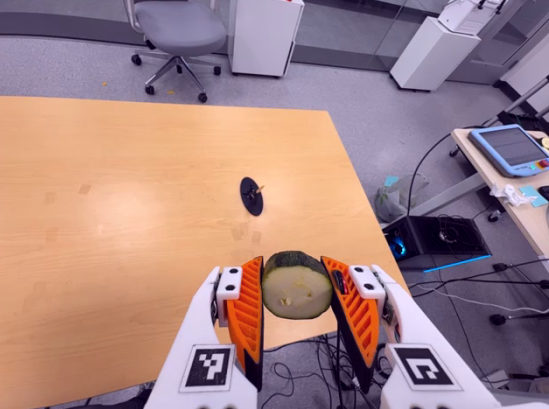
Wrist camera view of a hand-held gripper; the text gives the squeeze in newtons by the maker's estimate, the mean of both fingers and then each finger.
{"total": 11.0, "left": 9.9, "right": 12.2}